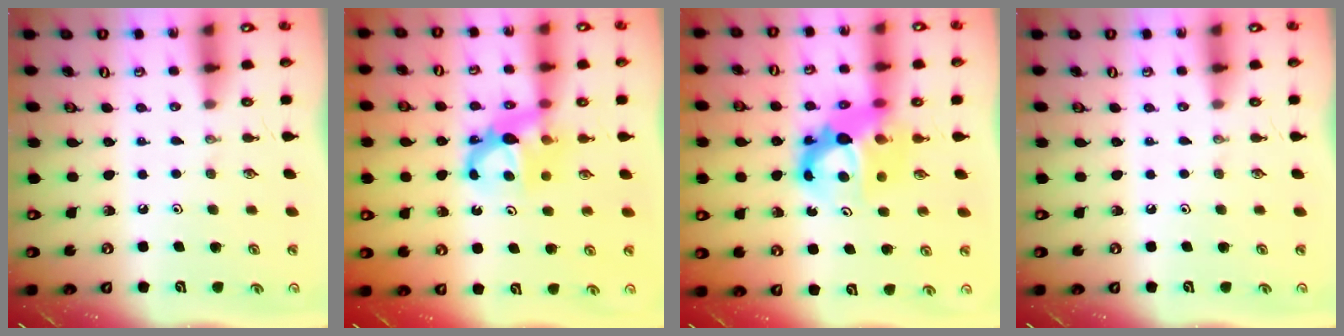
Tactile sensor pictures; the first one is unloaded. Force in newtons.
{"total": 7.2, "press": 7.2, "slide": 0.4}
{"total": 11.6, "press": 11.6, "slide": 1.1}
{"total": 0.0}